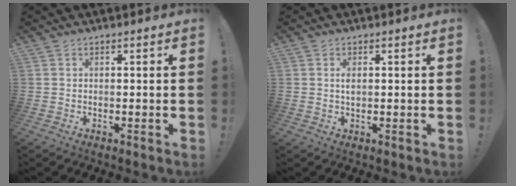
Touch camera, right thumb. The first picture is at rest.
{"total": 1.6, "force": [0.2, 0.6, 1.5], "torque": [-0.024, -0.001, 0.001]}